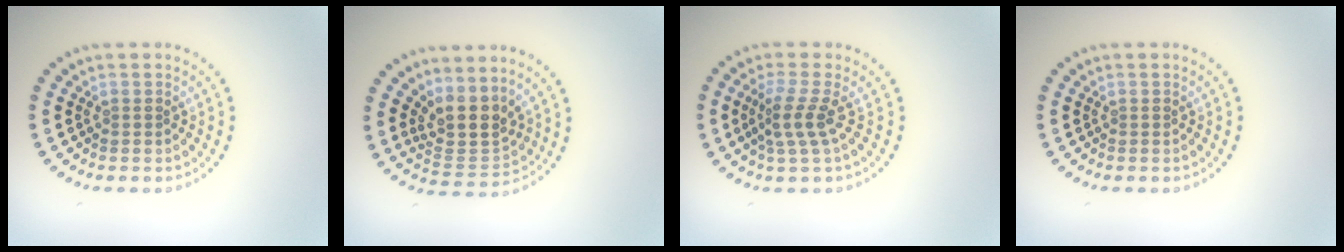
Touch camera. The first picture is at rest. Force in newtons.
{"total": 3.8, "press": 2.9, "slide": 2.5}
{"total": 2.5, "press": 1.8, "slide": 1.7}
{"total": 0.0}